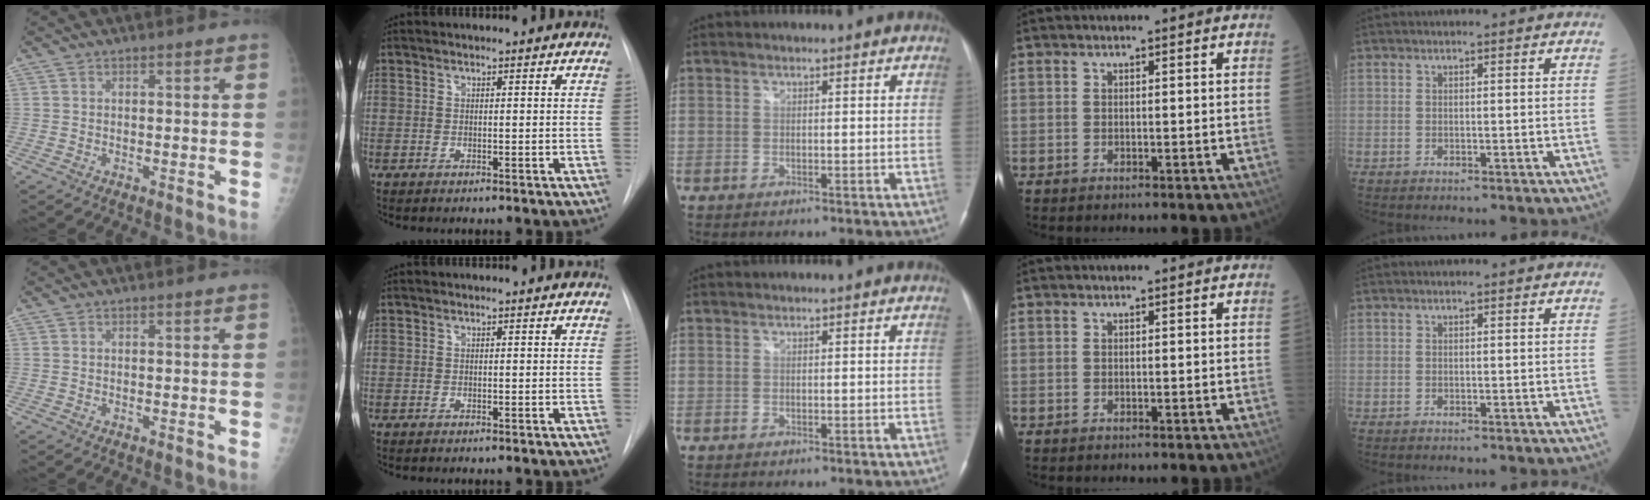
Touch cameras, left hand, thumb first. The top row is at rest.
{}